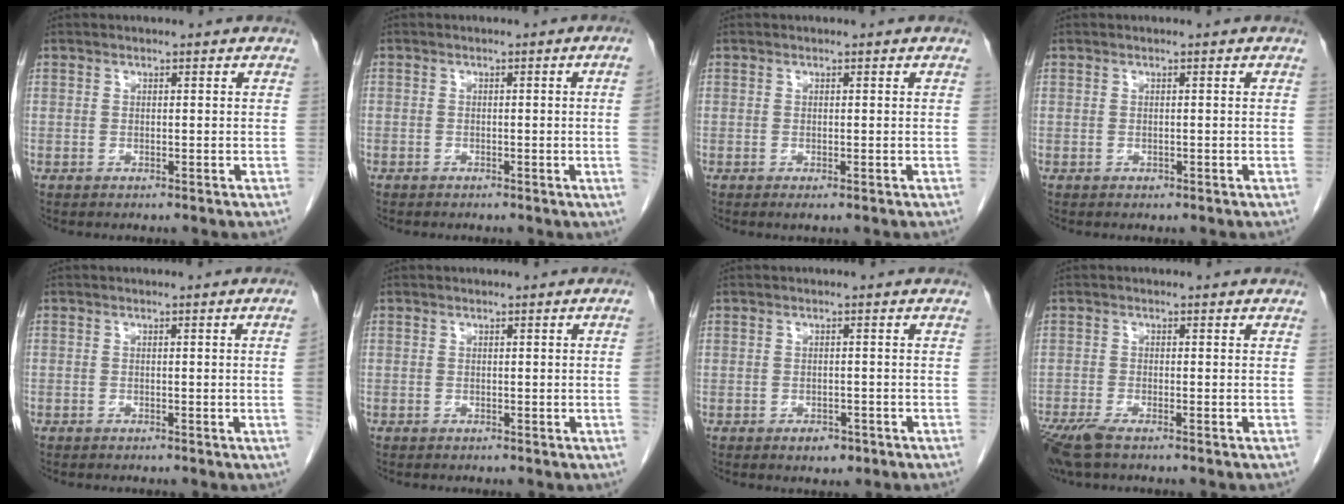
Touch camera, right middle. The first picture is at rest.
{"total": 2.3, "force": [-0.4, -0.8, 2.1], "torque": [-0.023, 0.000, -0.006]}
{"total": 0.6, "force": [-0.3, 0.1, 0.6], "torque": [-0.007, -0.002, -0.004]}
{"total": 0.0}
{"total": 1.5, "force": [-0.3, -0.5, 1.4], "torque": [-0.014, 0.000, -0.006]}
{"total": 1.1, "force": [-0.1, -0.4, 1.0], "torque": [-0.005, 0.001, -0.001]}
{"total": 2.3, "force": [-1.4, 1.3, 1.3], "torque": [-0.013, 0.003, -0.011]}
{"total": 5.2, "force": [-3.8, 0.9, 3.4], "torque": [-0.068, -0.015, -0.070]}